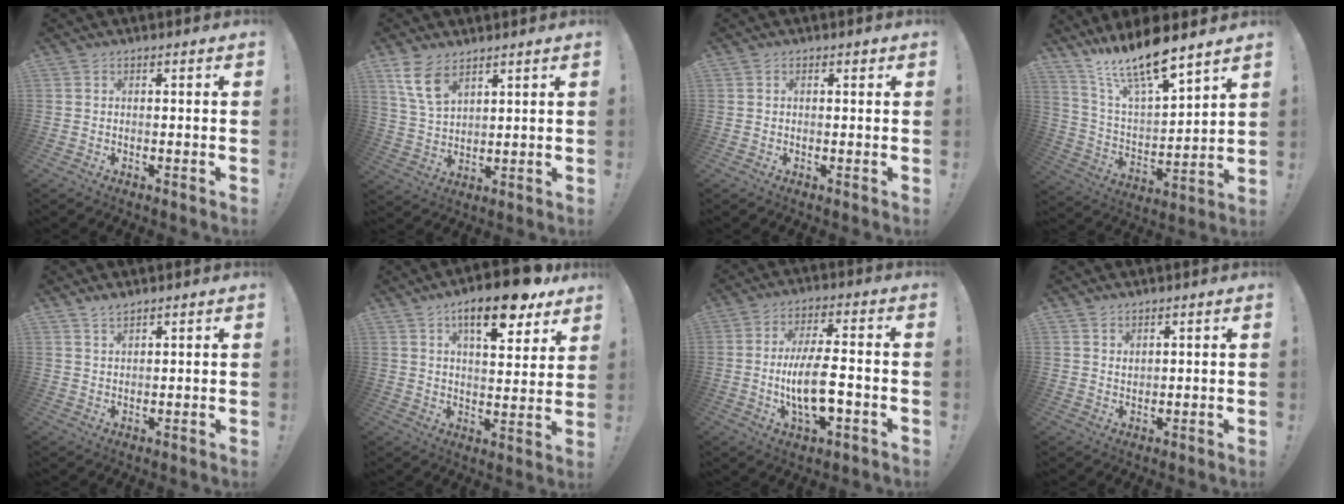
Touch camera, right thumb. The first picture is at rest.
{"total": 8.8, "force": [5.6, 4.2, 5.2], "torque": [-0.092, -0.022, 0.109]}
{"total": 0.6, "force": [0.4, 0.4, 0.3], "torque": [0.001, -0.001, 0.005]}
{"total": 14.3, "force": [12.2, 2.3, 7.1], "torque": [-0.136, -0.099, 0.213]}
{"total": 2.5, "force": [2.3, 0.4, 1.0], "torque": [-0.018, -0.014, 0.041]}
{"total": 15.1, "force": [9.4, 4.6, 10.9], "torque": [-0.163, -0.052, 0.151]}
{"total": 12.1, "force": [-2.1, 3.9, 11.3], "torque": [-0.202, -0.005, -0.045]}
{"total": 2.0, "force": [1.6, 0.8, 0.7], "torque": [-0.004, -0.011, 0.029]}